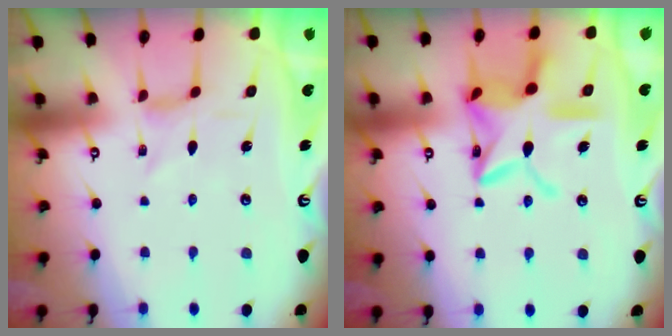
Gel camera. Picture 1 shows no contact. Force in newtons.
{"total": 17.9, "press": 17.8, "slide": 1.4}